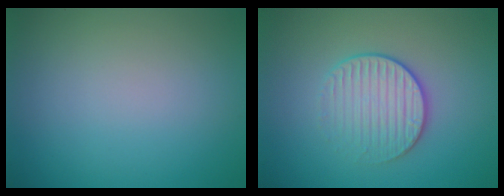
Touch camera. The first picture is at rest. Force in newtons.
{"total": 3.2, "press": 2.9, "slide": 1.5}